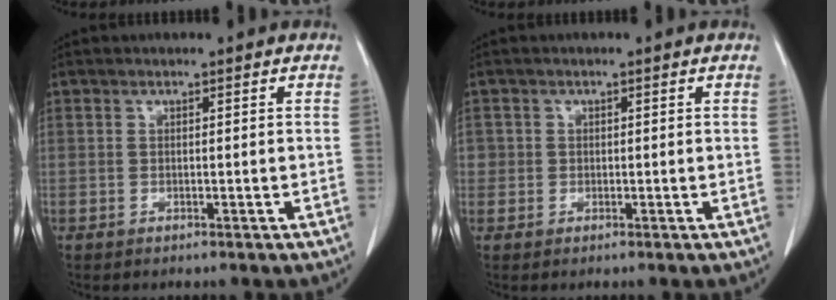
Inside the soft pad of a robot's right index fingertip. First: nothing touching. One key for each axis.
{"total": 1.3, "fx": -0.1, "fy": 1.3, "fz": 0.0, "tx": 0.012, "ty": 0.005, "tz": -0.005}